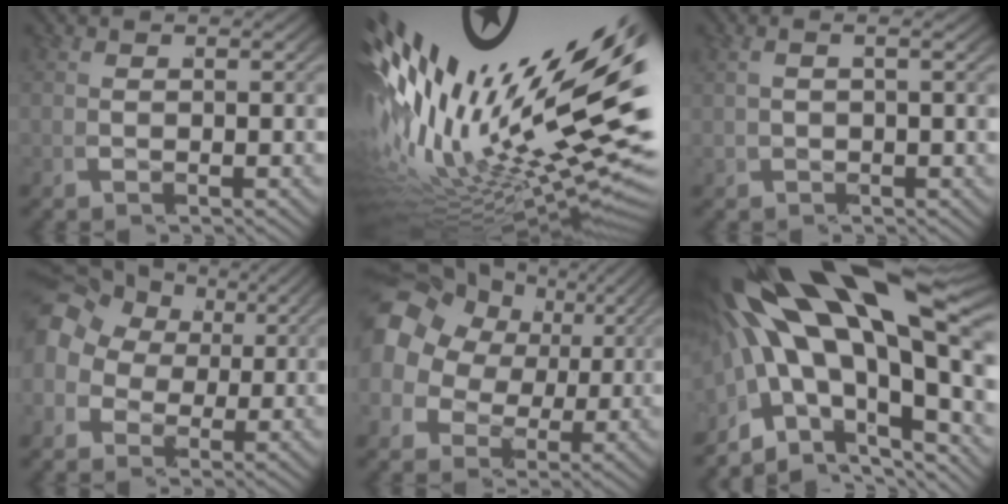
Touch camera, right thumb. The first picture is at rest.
{"total": 19.1, "force": [0.4, 11.3, 15.3], "torque": [-0.266, -0.025, 0.019]}
{"total": 1.1, "force": [0.2, -0.1, 1.1], "torque": [-0.010, 0.010, 0.007]}
{"total": 6.2, "force": [2.2, 5.4, 2.3], "torque": [-0.066, 0.006, 0.028]}
{"total": 10.1, "force": [3.0, 8.5, 4.6], "torque": [-0.117, -0.003, 0.041]}
{"total": 17.3, "force": [-0.2, 10.9, 13.4], "torque": [-0.269, -0.033, 0.008]}